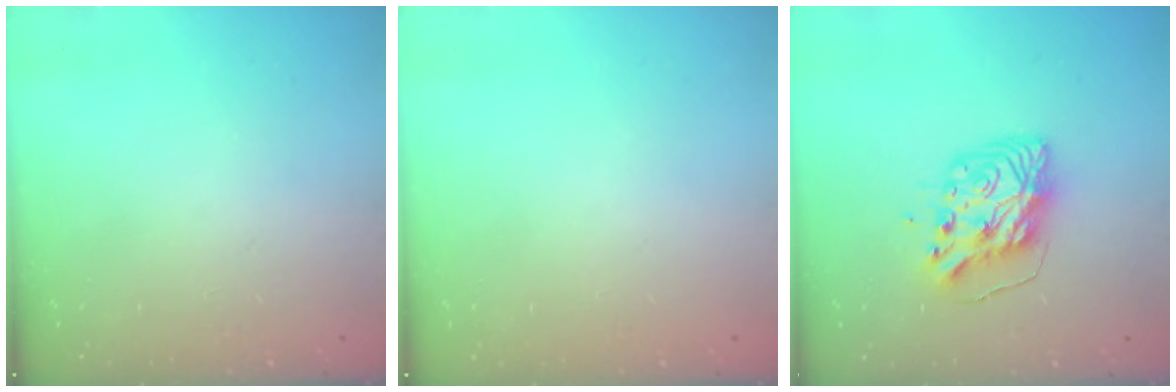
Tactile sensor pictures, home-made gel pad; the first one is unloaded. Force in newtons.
{"total": 0.0}
{"total": 11.0, "press": 10.9, "slide": 1.6}